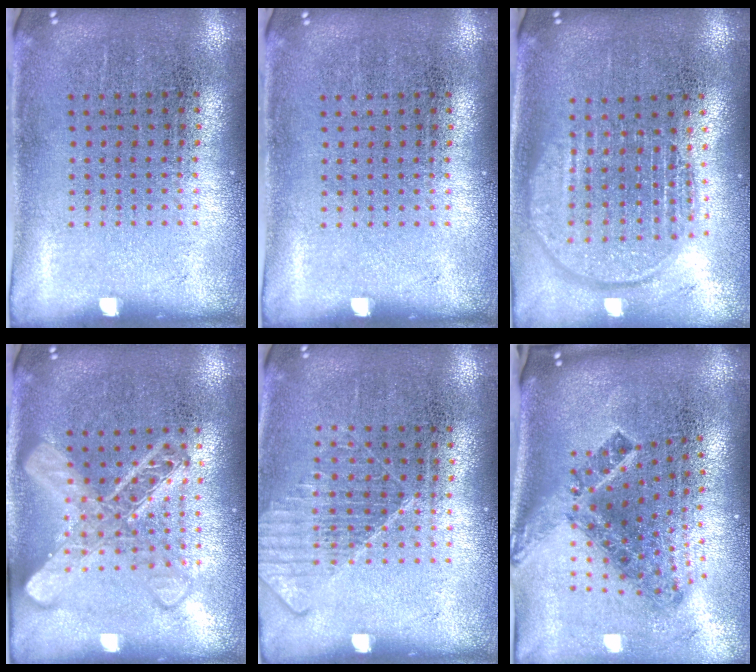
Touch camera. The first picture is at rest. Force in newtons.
{"total": 0.0}
{"total": 1.9, "press": 1.6, "slide": 0.9}
{"total": 3.0, "press": 3.0, "slide": 0.4}
{"total": 1.3, "press": 1.3, "slide": 0.3}
{"total": 2.2, "press": 1.4, "slide": 1.7}